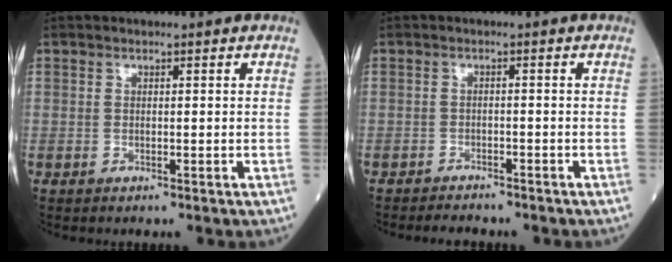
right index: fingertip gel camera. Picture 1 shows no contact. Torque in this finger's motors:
{"motor_torque": [0.12, -0.45, 0.14, 0.00]}